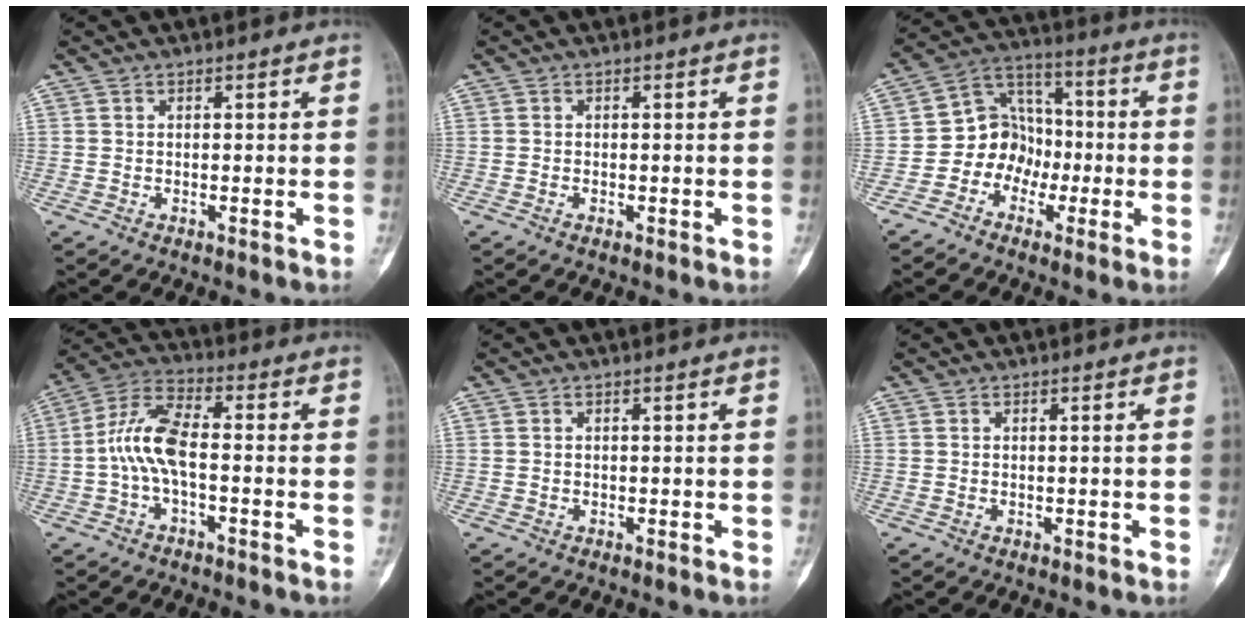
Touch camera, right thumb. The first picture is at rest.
{"total": 0.8, "force": [-0.3, 0.4, 0.6], "torque": [-0.013, 0.000, -0.007]}
{"total": 9.9, "force": [-2.8, 8.5, 4.2], "torque": [-0.029, 0.052, -0.061]}
{"total": 9.0, "force": [-1.4, 3.6, 8.1], "torque": [-0.175, 0.035, -0.035]}
{"total": 0.0}
{"total": 0.6, "force": [0.0, -0.1, 0.6], "torque": [-0.010, 0.000, 0.000]}